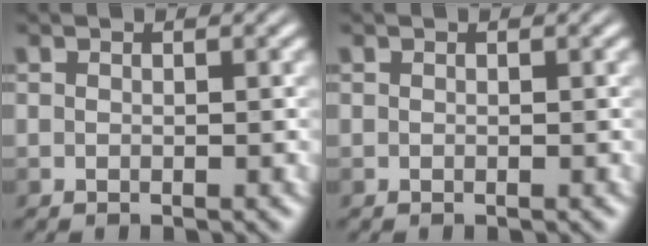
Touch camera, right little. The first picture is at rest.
{"total": 0.0}